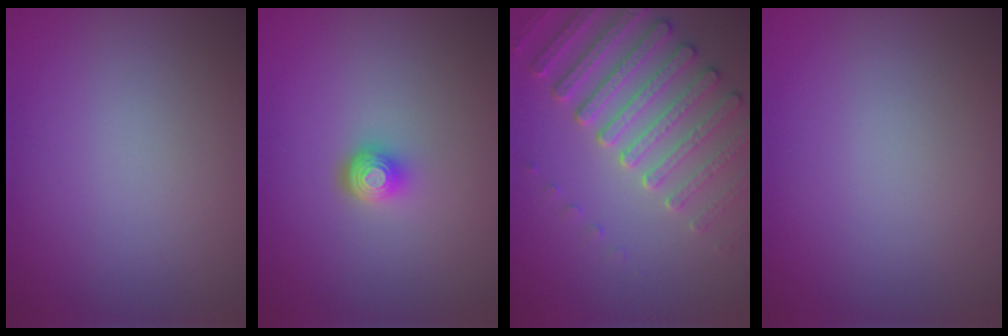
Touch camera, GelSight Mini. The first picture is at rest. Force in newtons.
{"total": 2.2, "press": 1.4, "slide": 1.6}
{"total": 4.9, "press": 4.7, "slide": 1.3}
{"total": 0.0}